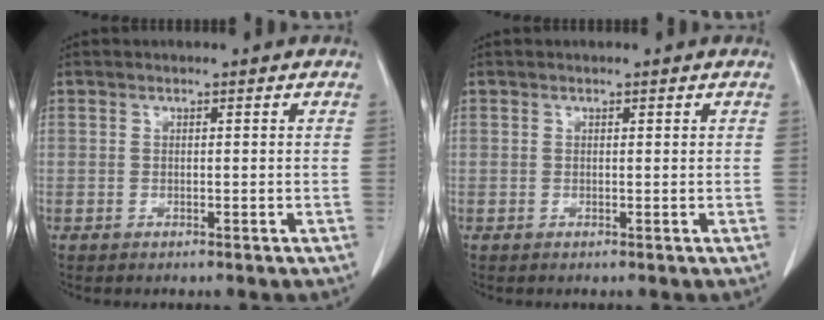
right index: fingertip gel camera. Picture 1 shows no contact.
{"total": 0.0}